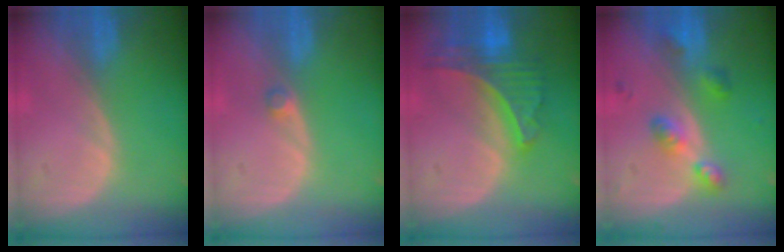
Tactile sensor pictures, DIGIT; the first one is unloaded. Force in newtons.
{"total": 1.3, "press": 1.1, "slide": 0.6}
{"total": 7.8, "press": 6.9, "slide": 3.6}
{"total": 5.1, "press": 5.1, "slide": 0.4}